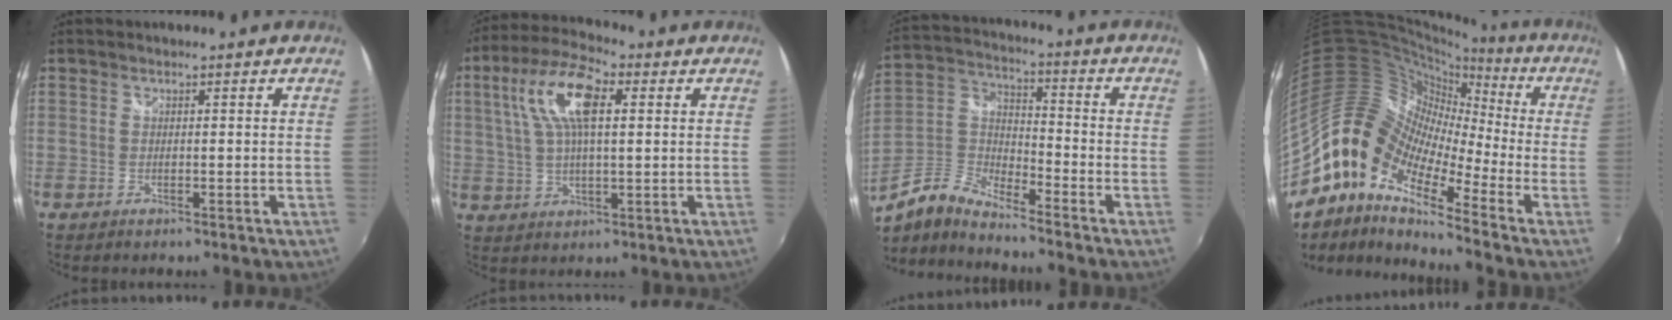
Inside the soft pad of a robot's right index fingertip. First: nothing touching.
{"total": 12.2, "force": [3.8, 4.4, 10.8], "torque": [-0.213, 0.026, 0.065]}
{"total": 9.2, "force": [-7.0, 2.3, 5.6], "torque": [-0.126, 0.002, -0.149]}
{"total": 12.8, "force": [-5.7, 6.5, 9.5], "torque": [-0.142, 0.002, -0.130]}